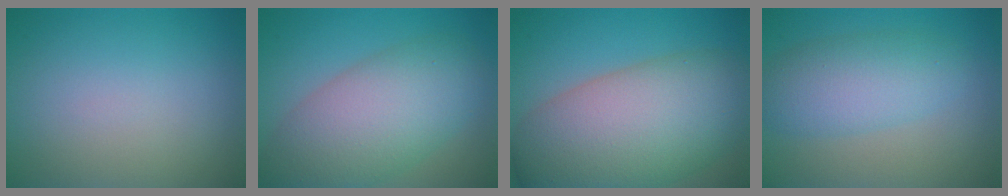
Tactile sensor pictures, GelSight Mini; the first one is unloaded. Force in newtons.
{"total": 9.0, "press": 9.0, "slide": 0.4}
{"total": 12.8, "press": 12.8, "slide": 0.5}
{"total": 4.8, "press": 4.8, "slide": 0.1}